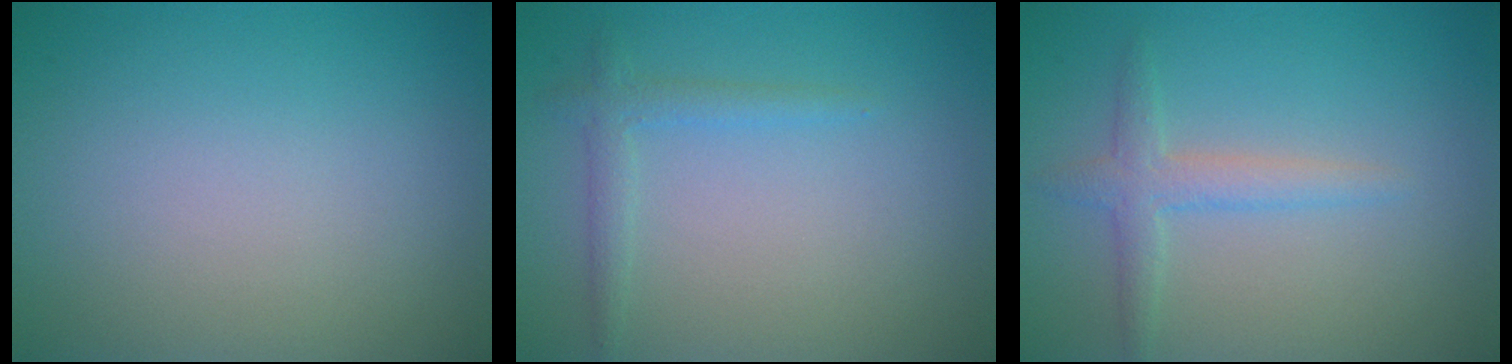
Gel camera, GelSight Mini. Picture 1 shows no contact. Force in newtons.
{"total": 1.6, "press": 1.6, "slide": 0.1}
{"total": 2.2, "press": 2.2, "slide": 0.0}